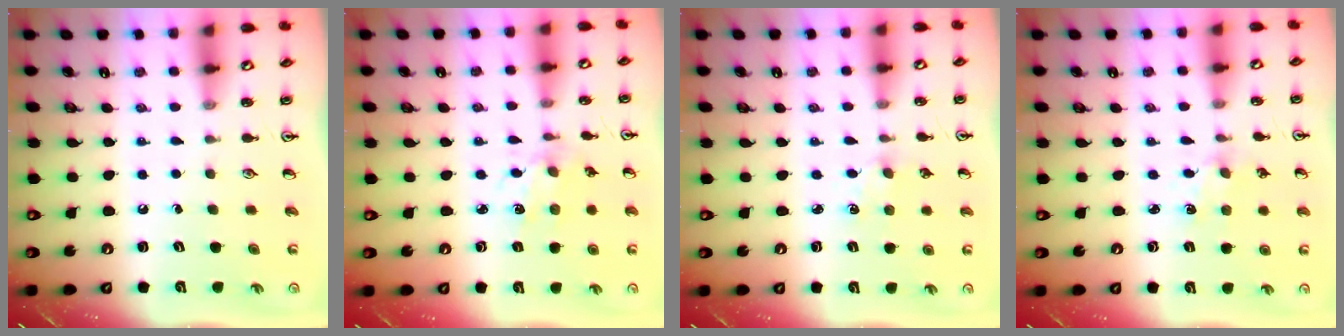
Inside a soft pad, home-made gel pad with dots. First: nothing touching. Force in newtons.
{"total": 2.5, "press": 2.5, "slide": 0.5}
{"total": 2.0, "press": 2.0, "slide": 0.3}
{"total": 1.2, "press": 1.2, "slide": 0.2}